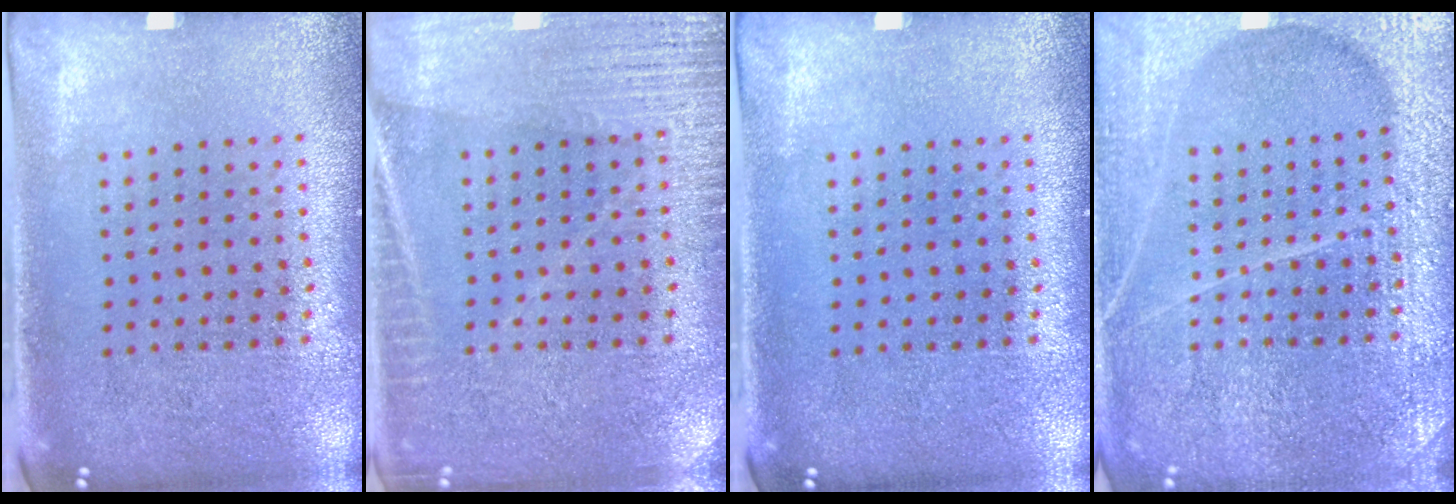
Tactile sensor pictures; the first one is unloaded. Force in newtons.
{"total": 4.4, "press": 4.4, "slide": 0.6}
{"total": 0.0}
{"total": 6.6, "press": 6.6, "slide": 0.8}